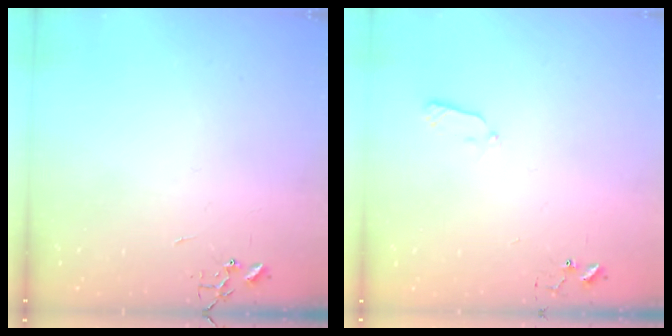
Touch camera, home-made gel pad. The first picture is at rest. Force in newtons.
{"total": 4.7, "press": 4.6, "slide": 0.9}